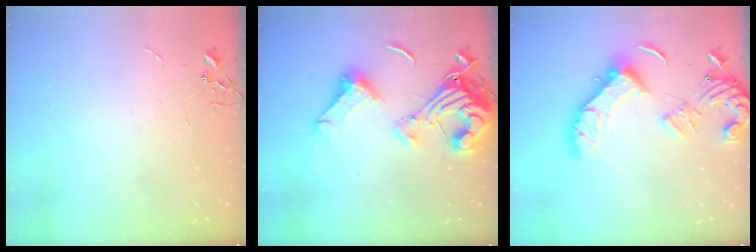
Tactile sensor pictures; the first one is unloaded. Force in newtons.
{"total": 18.8, "press": 18.7, "slide": 1.8}
{"total": 16.8, "press": 16.6, "slide": 2.0}